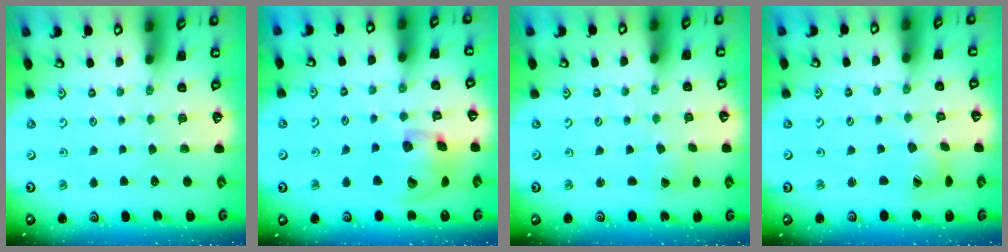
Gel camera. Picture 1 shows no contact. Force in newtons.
{"total": 16.0, "press": 15.9, "slide": 2.5}
{"total": 1.0, "press": 1.0, "slide": 0.0}
{"total": 6.4, "press": 6.4, "slide": 0.4}